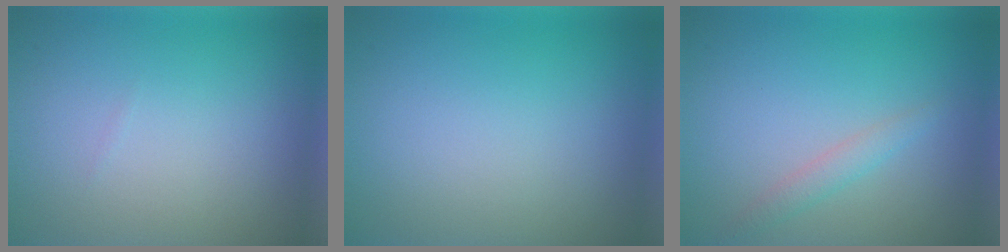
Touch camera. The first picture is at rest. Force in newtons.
{"total": 0.0}
{"total": 1.0, "press": 1.0, "slide": 0.1}